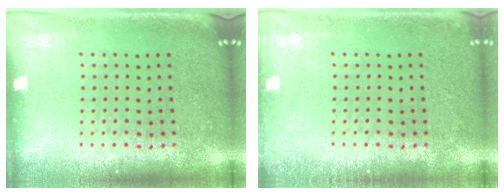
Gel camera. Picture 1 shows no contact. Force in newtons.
{"total": 1.1, "press": 1.0, "slide": 0.2}